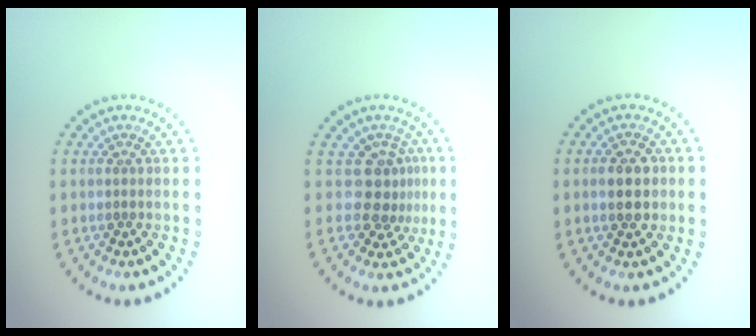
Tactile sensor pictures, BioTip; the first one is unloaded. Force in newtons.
{"total": 2.8, "press": 2.0, "slide": 1.9}
{"total": 2.7, "press": 2.7, "slide": 0.2}